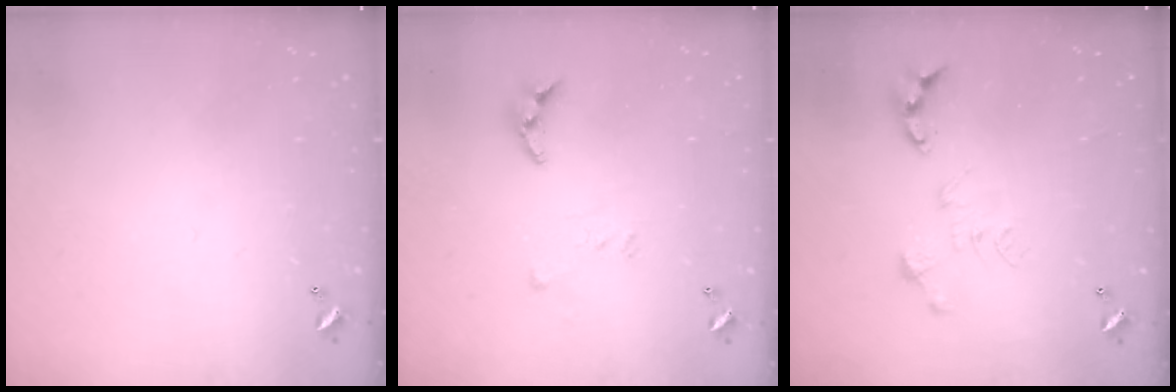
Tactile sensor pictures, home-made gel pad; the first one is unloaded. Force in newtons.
{"total": 7.1, "press": 7.1, "slide": 0.2}
{"total": 0.0}